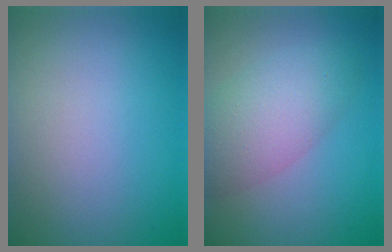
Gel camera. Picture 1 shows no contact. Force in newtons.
{"total": 5.1, "press": 5.1, "slide": 0.3}